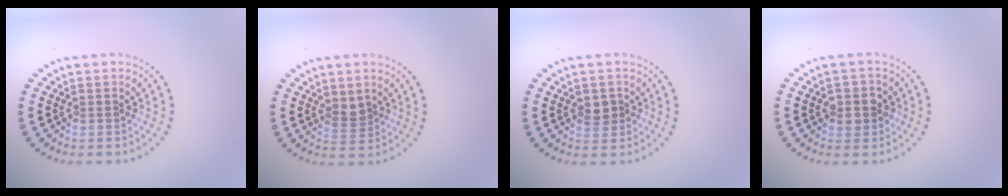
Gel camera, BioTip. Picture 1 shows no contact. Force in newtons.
{"total": 1.5, "press": 1.3, "slide": 0.7}
{"total": 1.6, "press": 1.6, "slide": 0.5}
{"total": 2.7, "press": 2.5, "slide": 0.8}